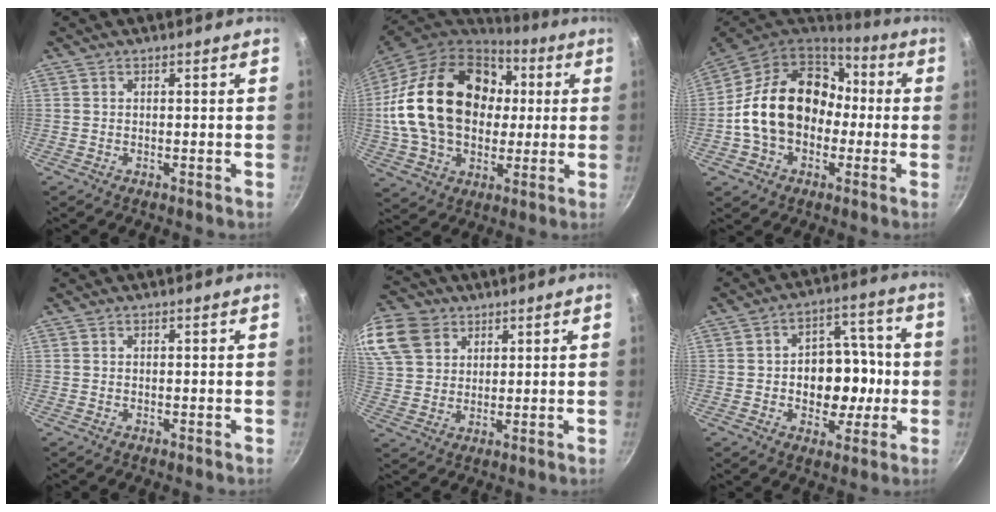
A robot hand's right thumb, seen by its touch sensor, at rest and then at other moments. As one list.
[{"total": 27.4, "force": [3.4, 19.6, 18.9], "torque": [-0.324, 0.027, 0.065]}, {"total": 21.1, "force": [-0.6, 16.2, 13.6], "torque": [-0.218, 0.058, -0.010]}, {"total": 0.0}, {"total": 17.3, "force": [8.7, 12.9, 7.5], "torque": [-0.174, 0.014, 0.171]}, {"total": 13.1, "force": [-1.4, 9.6, 8.9], "torque": [-0.074, 0.024, -0.020]}]